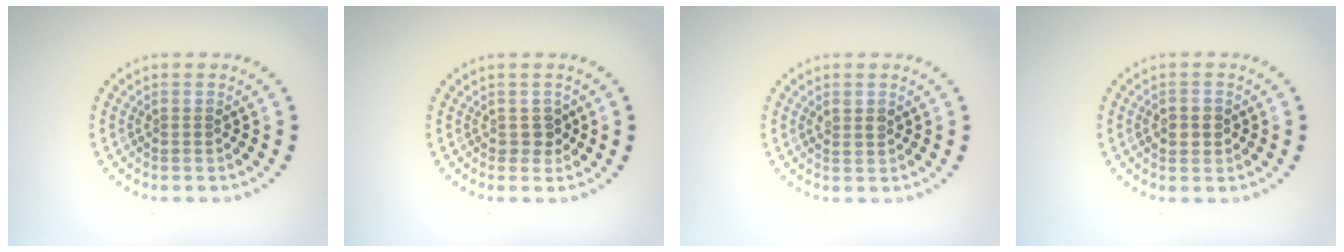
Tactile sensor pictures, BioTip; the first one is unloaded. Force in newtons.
{"total": 1.2, "press": 1.0, "slide": 0.6}
{"total": 1.0, "press": 0.9, "slide": 0.5}
{"total": 1.9, "press": 1.8, "slide": 0.4}